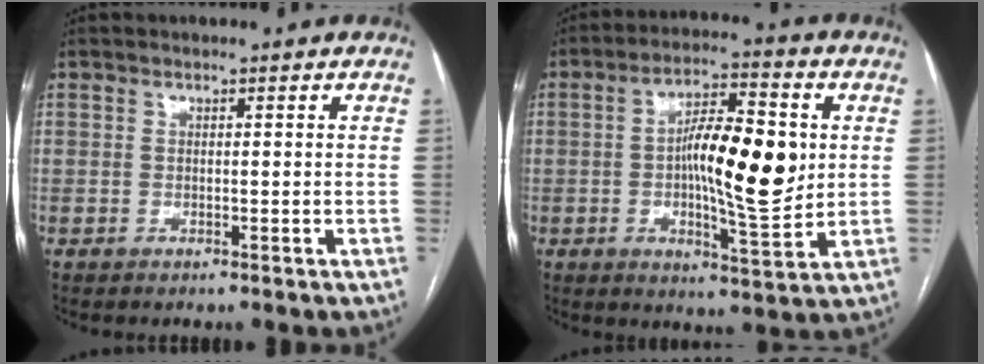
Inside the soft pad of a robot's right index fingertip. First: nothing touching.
{"total": 13.7, "force": [0.8, 3.3, 13.2], "torque": [-0.219, 0.006, 0.010]}